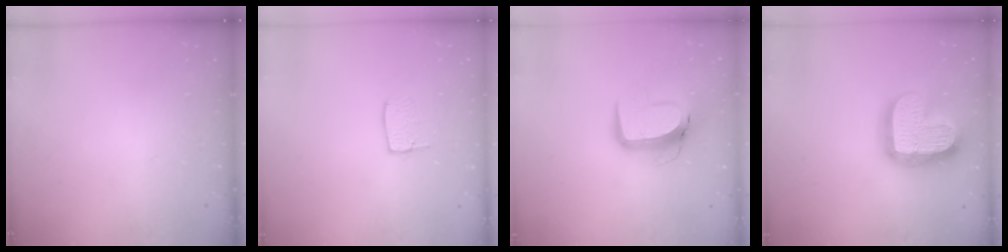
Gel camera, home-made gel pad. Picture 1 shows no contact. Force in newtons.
{"total": 5.8, "press": 5.8, "slide": 0.4}
{"total": 11.6, "press": 11.5, "slide": 1.3}
{"total": 21.5, "press": 21.4, "slide": 1.8}